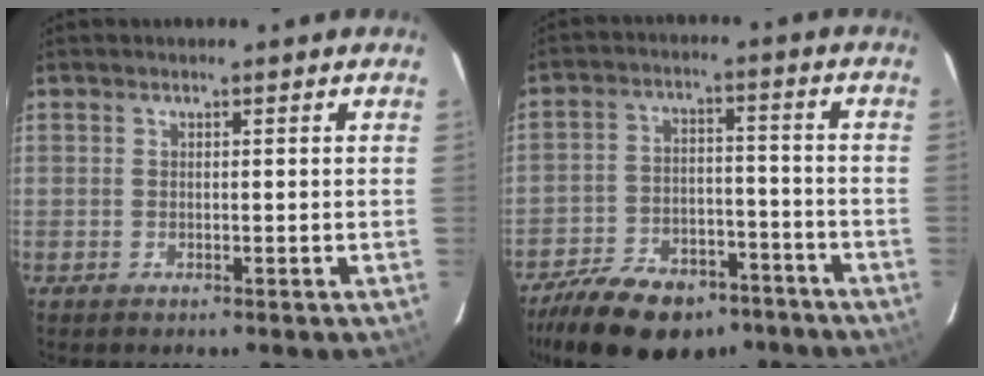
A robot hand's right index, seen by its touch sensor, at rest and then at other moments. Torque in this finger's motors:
{"motor_torque": [1.24, -0.90, 0.63, 0.08]}